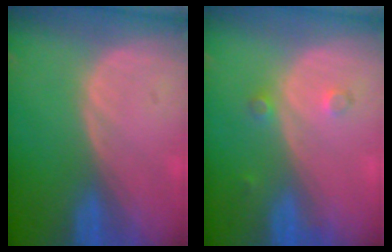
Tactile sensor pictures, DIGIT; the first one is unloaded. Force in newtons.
{"total": 2.1, "press": 1.8, "slide": 1.1}